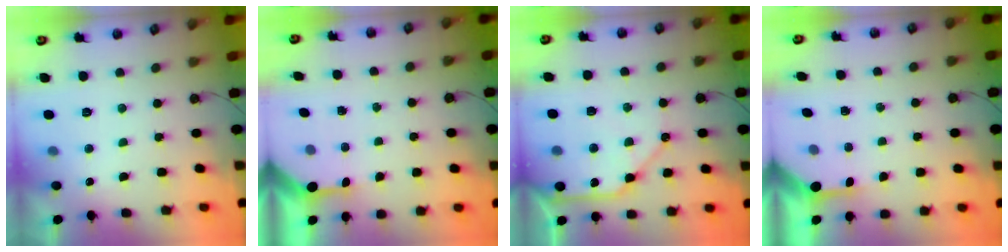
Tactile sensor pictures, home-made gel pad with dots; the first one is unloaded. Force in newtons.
{"total": 3.3, "press": 3.3, "slide": 0.4}
{"total": 11.8, "press": 11.7, "slide": 1.4}
{"total": 3.4, "press": 3.3, "slide": 0.4}